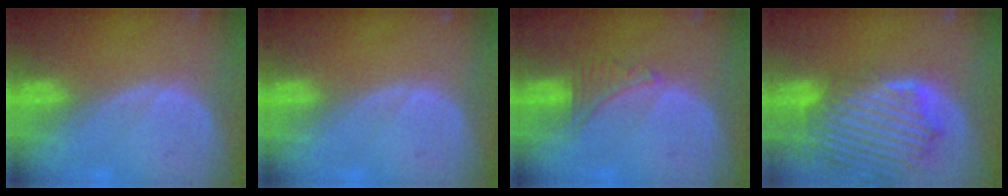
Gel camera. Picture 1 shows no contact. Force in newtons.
{"total": 0.0}
{"total": 2.9, "press": 2.9, "slide": 0.6}
{"total": 13.5, "press": 11.7, "slide": 6.8}